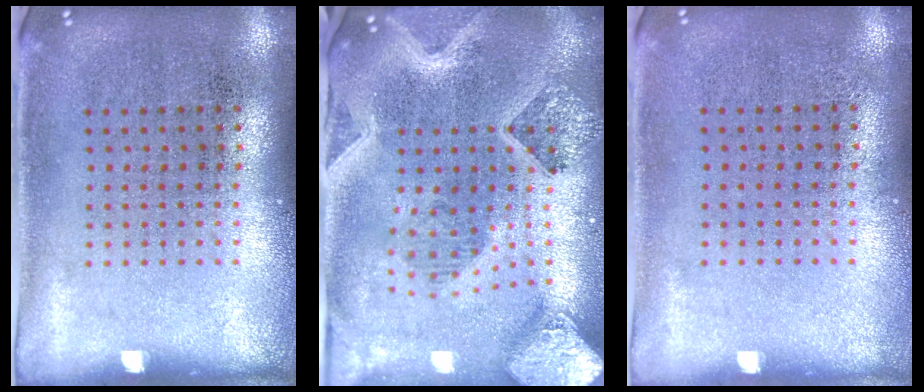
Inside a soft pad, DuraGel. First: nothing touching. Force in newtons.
{"total": 4.1, "press": 3.2, "slide": 2.6}
{"total": 0.0}